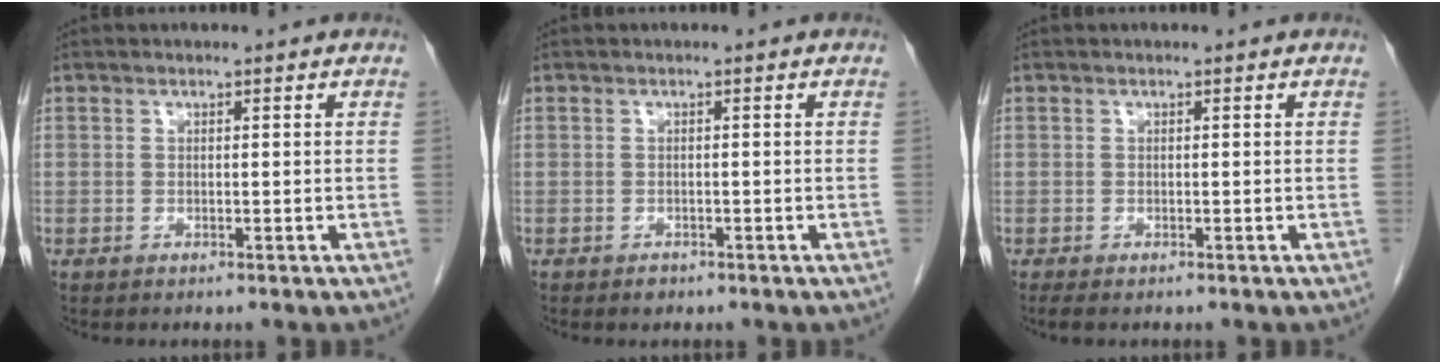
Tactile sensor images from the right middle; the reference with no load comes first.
{"total": 0.8, "force": [-0.6, 0.5, 0.2], "torque": [-0.002, 0.001, -0.006]}
{"total": 1.3, "force": [-1.0, 0.3, 0.7], "torque": [-0.010, -0.004, -0.012]}